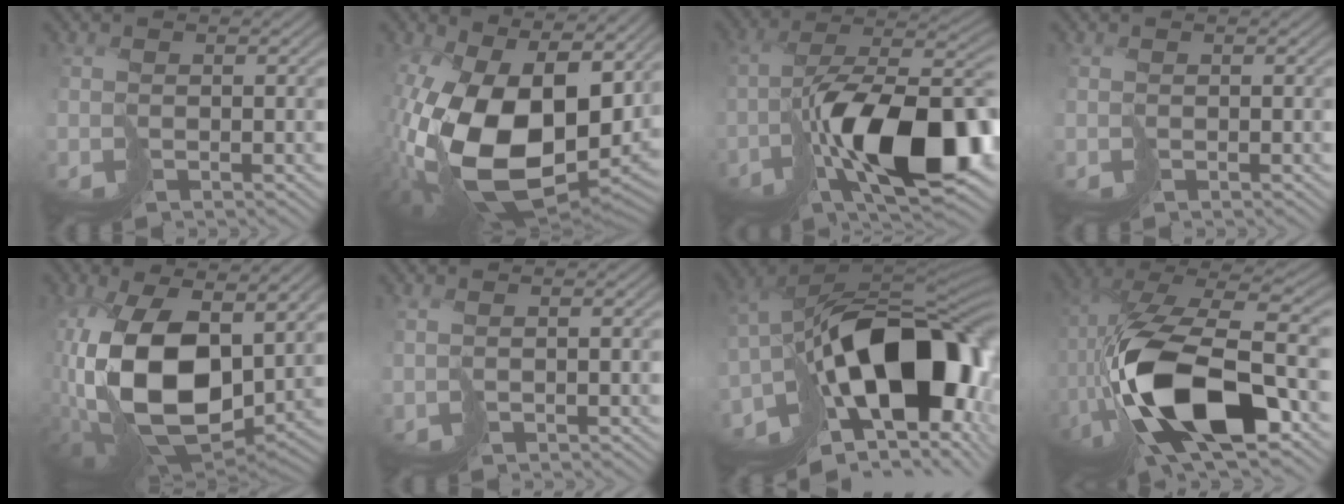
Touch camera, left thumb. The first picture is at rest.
{"total": 19.5, "force": [0.1, 11.1, 16.0], "torque": [-0.330, -0.065, 0.037]}
{"total": 17.4, "force": [-5.5, 7.1, 14.9], "torque": [-0.254, -0.007, -0.083]}
{"total": 0.0}
{"total": 16.8, "force": [2.6, 10.2, 13.1], "torque": [-0.282, -0.038, 0.059]}
{"total": 1.7, "force": [0.7, 0.5, 1.5], "torque": [-0.042, -0.002, 0.018]}
{"total": 19.2, "force": [-4.8, 10.1, 15.6], "torque": [-0.272, -0.026, -0.053]}
{"total": 17.7, "force": [-4.3, 7.9, 15.2], "torque": [-0.317, 0.006, -0.073]}